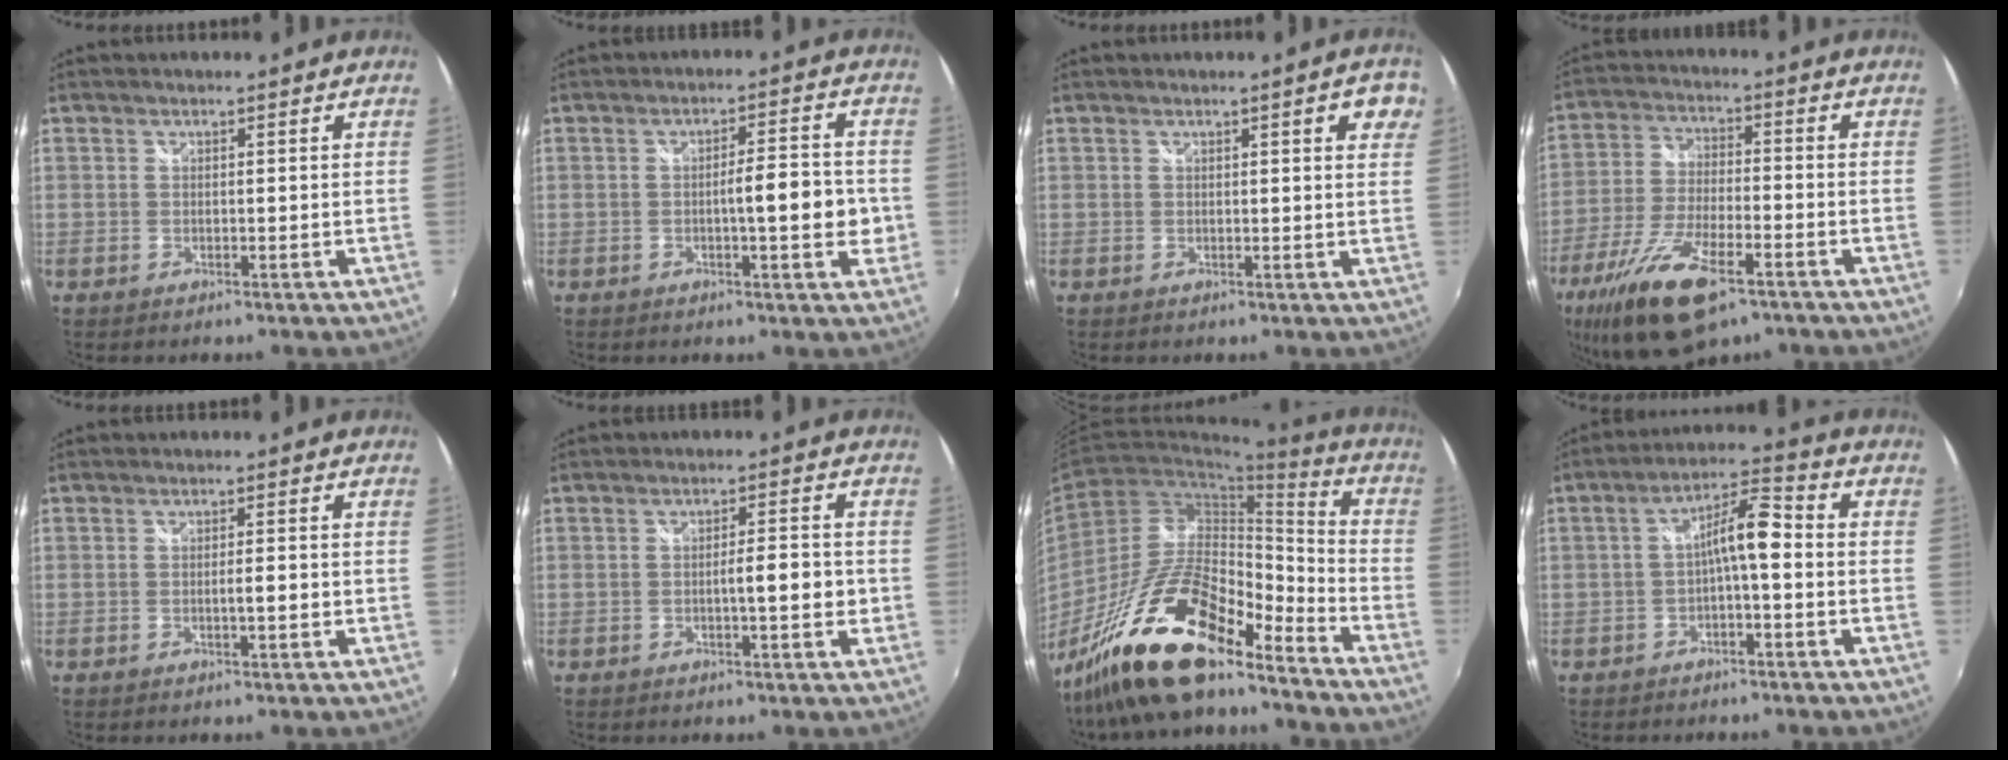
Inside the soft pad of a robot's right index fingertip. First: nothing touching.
{"total": 7.5, "force": [-1.0, 1.4, 7.3], "torque": [-0.109, 0.001, -0.012]}
{"total": 5.2, "force": [2.5, 1.0, 4.5], "torque": [-0.045, 0.011, 0.032]}
{"total": 16.3, "force": [-9.9, 5.8, 11.6], "torque": [-0.245, -0.042, -0.184]}
{"total": 2.2, "force": [-0.4, 0.2, 2.1], "torque": [-0.032, -0.001, -0.008]}
{"total": 4.5, "force": [-0.7, 0.7, 4.4], "torque": [-0.069, 0.002, -0.010]}
{"total": 21.1, "force": [-15.9, 5.9, 12.5], "torque": [-0.236, -0.009, -0.291]}
{"total": 6.7, "force": [-1.2, 1.4, 6.5], "torque": [-0.124, 0.018, -0.022]}